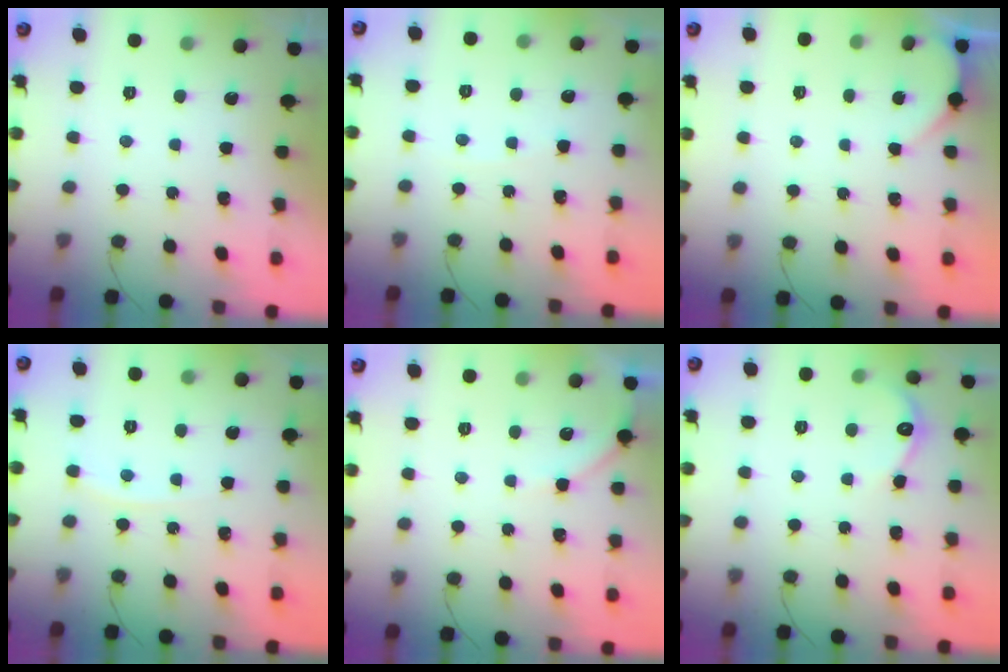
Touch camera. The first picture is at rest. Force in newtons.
{"total": 1.8, "press": 1.7, "slide": 0.2}
{"total": 1.8, "press": 1.8, "slide": 0.2}
{"total": 3.9, "press": 3.9, "slide": 0.5}
{"total": 3.9, "press": 3.8, "slide": 0.6}
{"total": 3.9, "press": 3.9, "slide": 0.4}